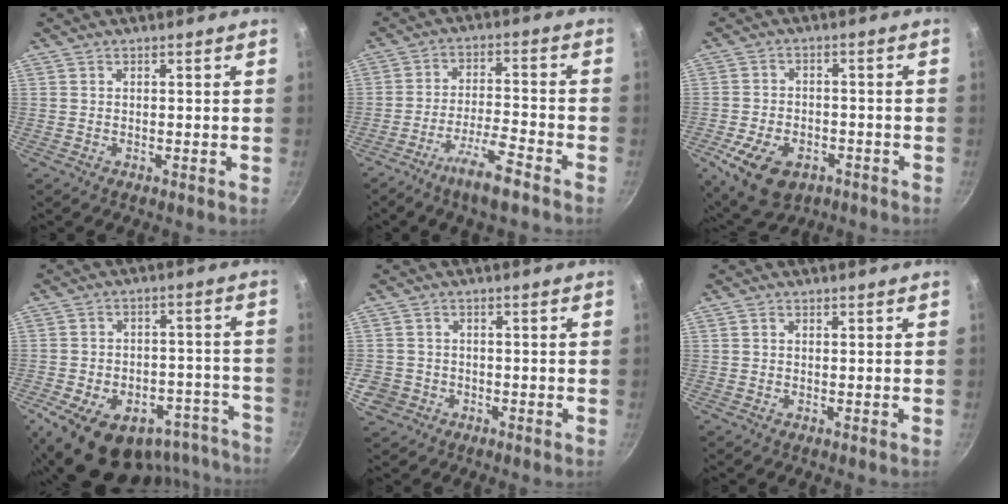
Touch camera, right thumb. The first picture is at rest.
{"total": 9.2, "force": [-6.2, 1.6, 6.6], "torque": [-0.128, 0.039, -0.110]}
{"total": 11.6, "force": [-5.1, 7.5, 7.2], "torque": [-0.117, 0.015, -0.076]}
{"total": 25.7, "force": [-15.8, 14.9, 13.8], "torque": [-0.171, 0.057, -0.203]}
{"total": 5.6, "force": [-1.8, 5.1, 1.7], "torque": [-0.035, 0.024, -0.027]}
{"total": 0.7, "force": [0.2, 0.6, 0.3], "torque": [-0.004, 0.004, 0.003]}